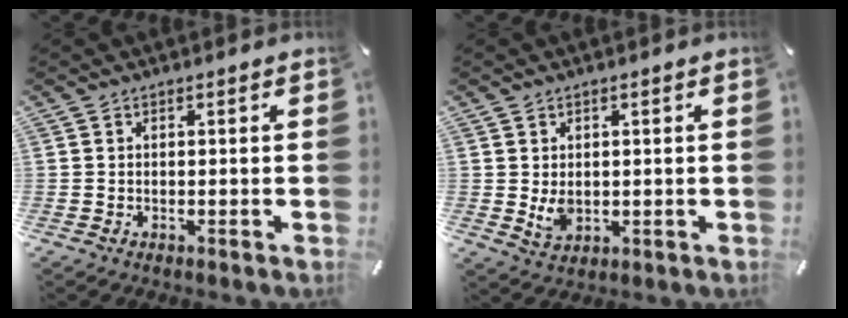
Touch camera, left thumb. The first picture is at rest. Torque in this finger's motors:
{"motor_torque": [0.76, 0.86, 0.19, -0.20, 0.00]}